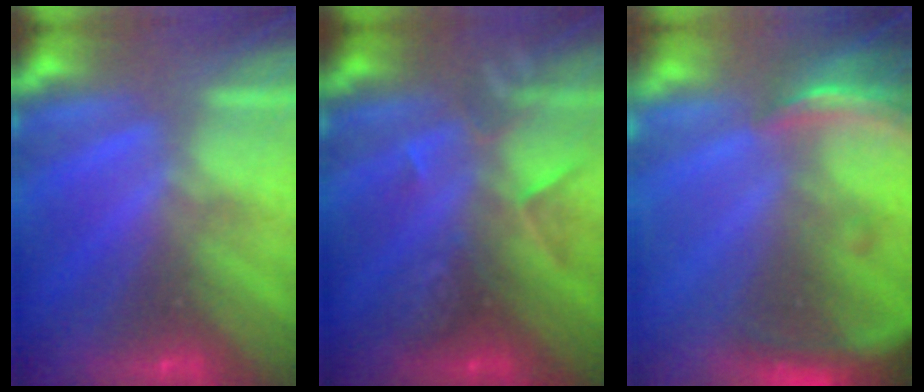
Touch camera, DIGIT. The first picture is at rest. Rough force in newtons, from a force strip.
{"total": 2.4}
{"total": 9.2}